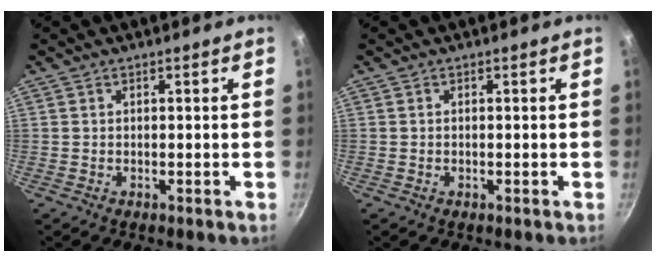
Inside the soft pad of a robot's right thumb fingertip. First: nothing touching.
{"total": 0.0}